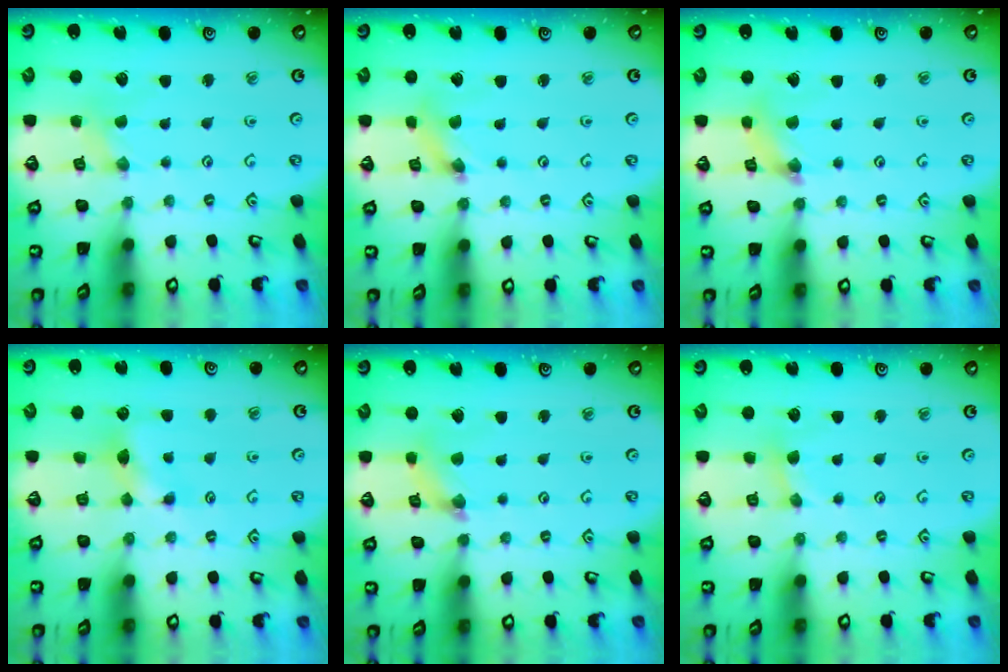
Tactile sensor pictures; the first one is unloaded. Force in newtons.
{"total": 1.6, "press": 1.6, "slide": 0.3}
{"total": 2.5, "press": 2.5, "slide": 0.2}
{"total": 5.3, "press": 5.2, "slide": 0.9}
{"total": 2.9, "press": 2.9, "slide": 0.4}
{"total": 1.9, "press": 1.8, "slide": 0.4}